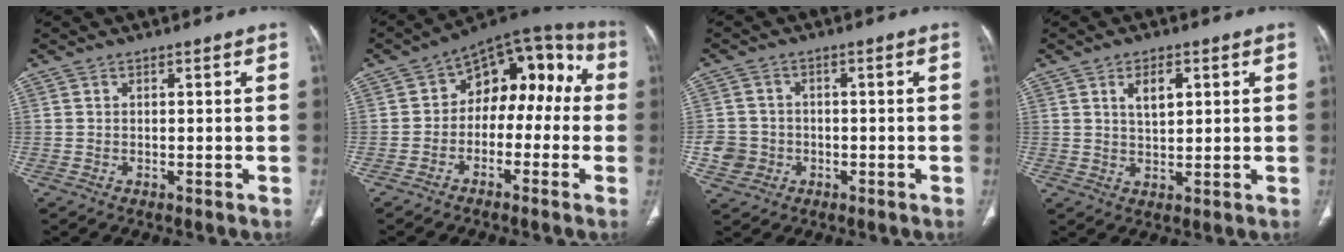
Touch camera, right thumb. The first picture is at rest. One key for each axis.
{"total": 13.6, "fx": -0.9, "fy": 9.1, "fz": 10.0, "tx": -0.081, "ty": 0.056, "tz": -0.029}
{"total": 5.2, "fx": -1.4, "fy": 4.8, "fz": 1.1, "tx": -0.004, "ty": 0.015, "tz": -0.024}
{"total": 4.8, "fx": 1.8, "fy": 2.5, "fz": 3.7, "tx": -0.053, "ty": -0.010, "tz": 0.034}